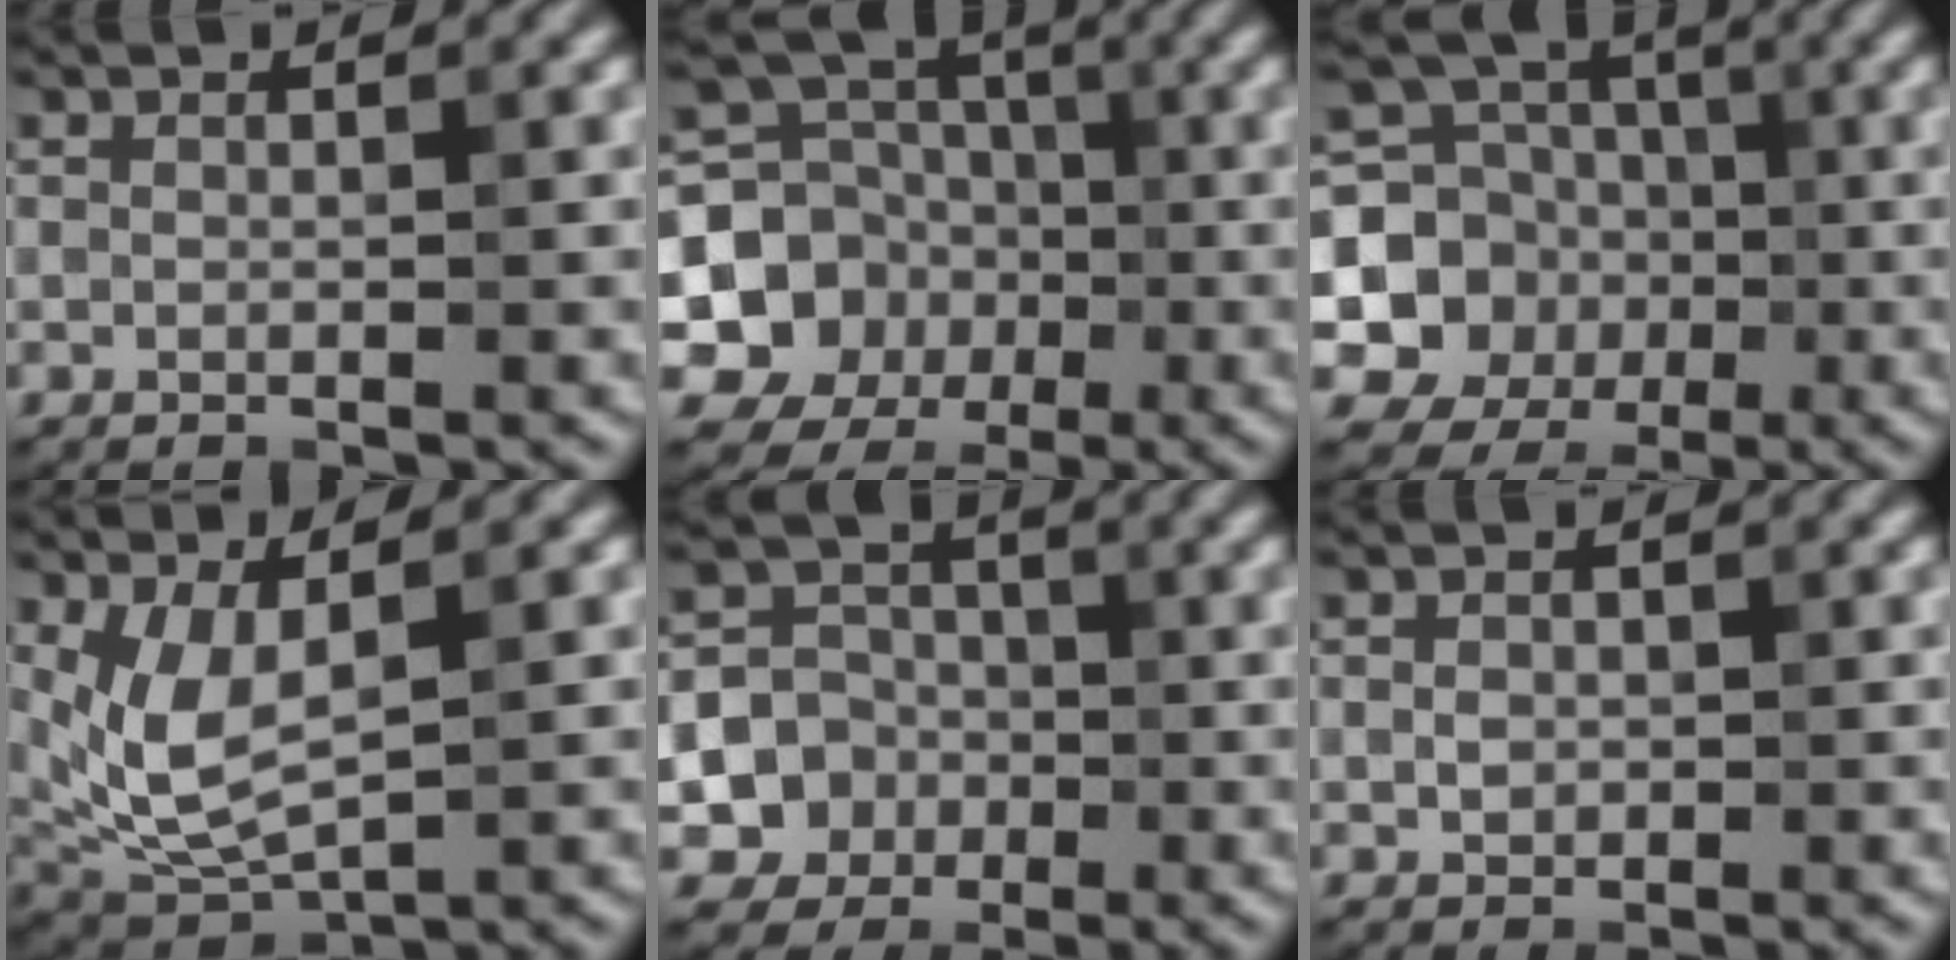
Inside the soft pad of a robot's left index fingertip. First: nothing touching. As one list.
[{"total": 8.9, "force": [-1.6, 8.1, 3.2], "torque": [-0.059, -0.011, -0.050]}, {"total": 8.2, "force": [-0.9, 7.4, 3.2], "torque": [-0.069, -0.013, -0.030]}, {"total": 5.1, "force": [1.0, 2.1, 4.6], "torque": [-0.112, -0.017, 0.030]}, {"total": 6.2, "force": [-1.9, 5.8, 1.0], "torque": [0.008, -0.004, -0.052]}, {"total": 1.2, "force": [0.0, 1.0, 0.6], "torque": [-0.010, -0.001, -0.002]}]